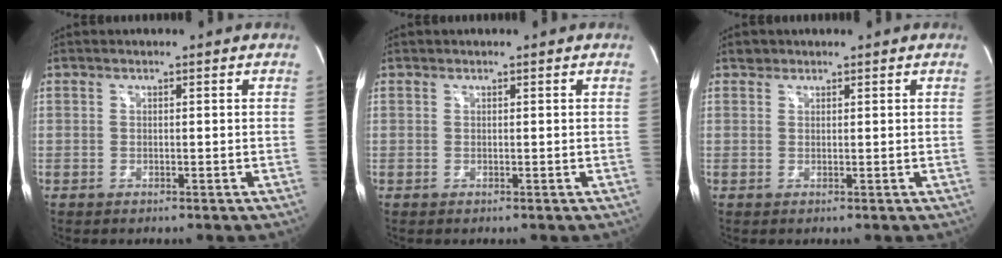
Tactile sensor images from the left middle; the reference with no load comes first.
{"total": 0.0}
{"total": 1.0, "force": [0.8, 0.5, 0.0], "torque": [0.003, 0.004, 0.012]}